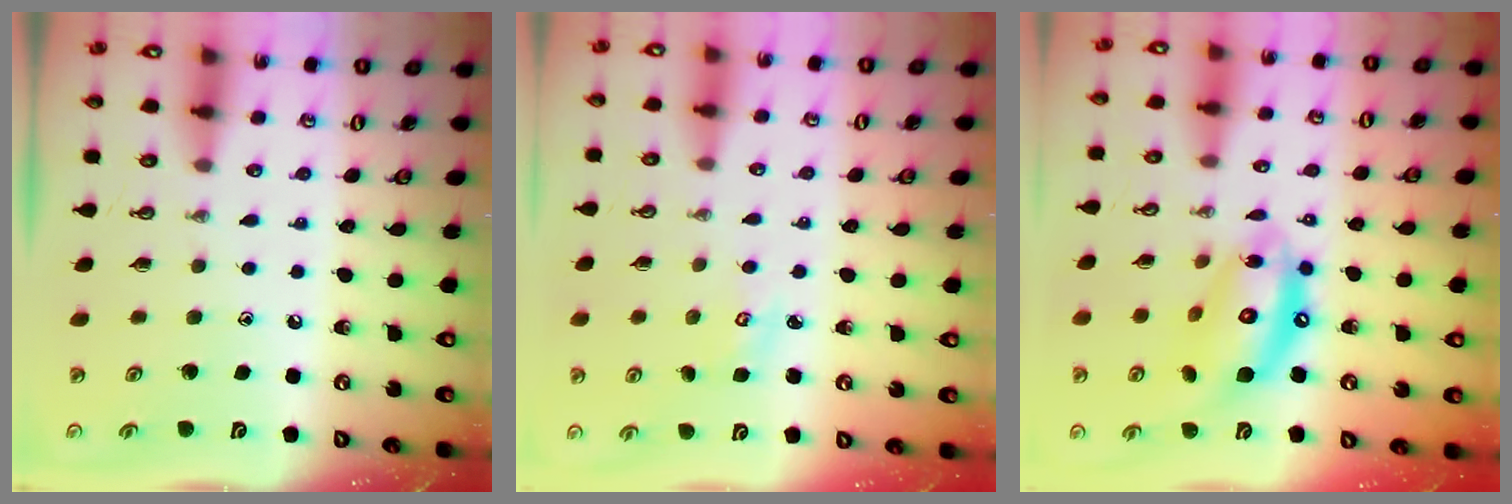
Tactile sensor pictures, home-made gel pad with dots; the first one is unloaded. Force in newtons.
{"total": 2.3, "press": 2.3, "slide": 0.2}
{"total": 15.9, "press": 15.8, "slide": 1.3}